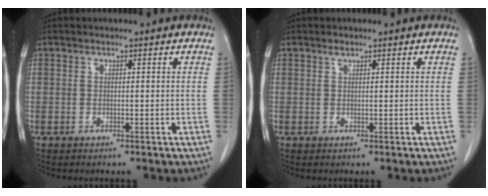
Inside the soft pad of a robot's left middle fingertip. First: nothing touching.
{"total": 0.6, "force": [0.5, 0.1, 0.3], "torque": [-0.012, -0.003, 0.011]}